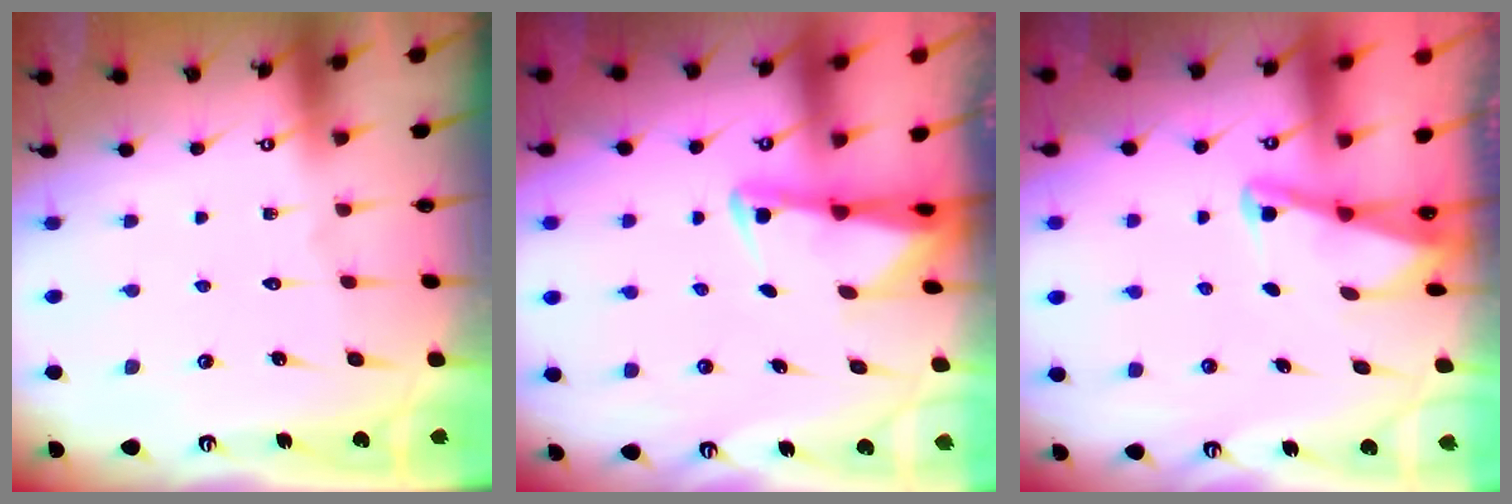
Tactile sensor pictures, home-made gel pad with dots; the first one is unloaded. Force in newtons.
{"total": 2.3, "press": 2.2, "slide": 0.5}
{"total": 2.1, "press": 2.0, "slide": 0.3}